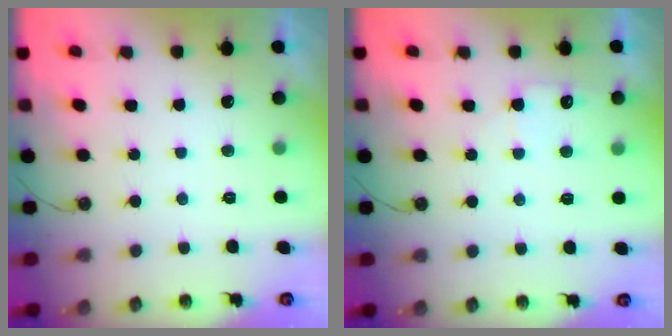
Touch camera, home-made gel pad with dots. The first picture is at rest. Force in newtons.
{"total": 6.6, "press": 6.5, "slide": 0.7}